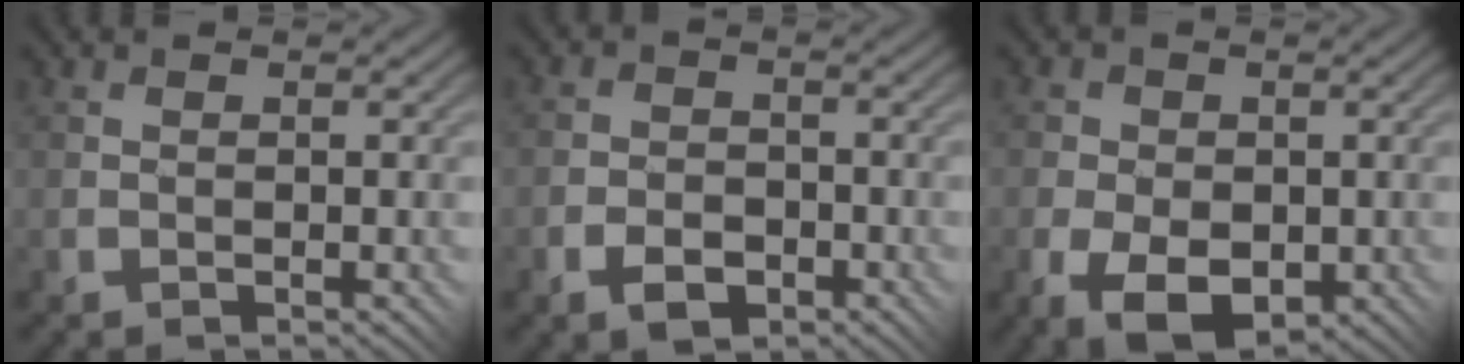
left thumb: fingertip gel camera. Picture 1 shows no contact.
{"total": 3.6, "force": [-1.9, 2.1, 2.2], "torque": [-0.037, 0.002, -0.041]}
{"total": 7.2, "force": [-2.6, 4.5, 5.0], "torque": [-0.092, -0.012, -0.047]}